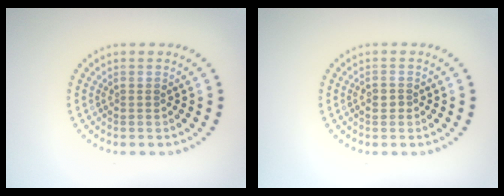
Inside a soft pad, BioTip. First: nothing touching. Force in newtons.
{"total": 0.6, "press": 0.6, "slide": 0.1}